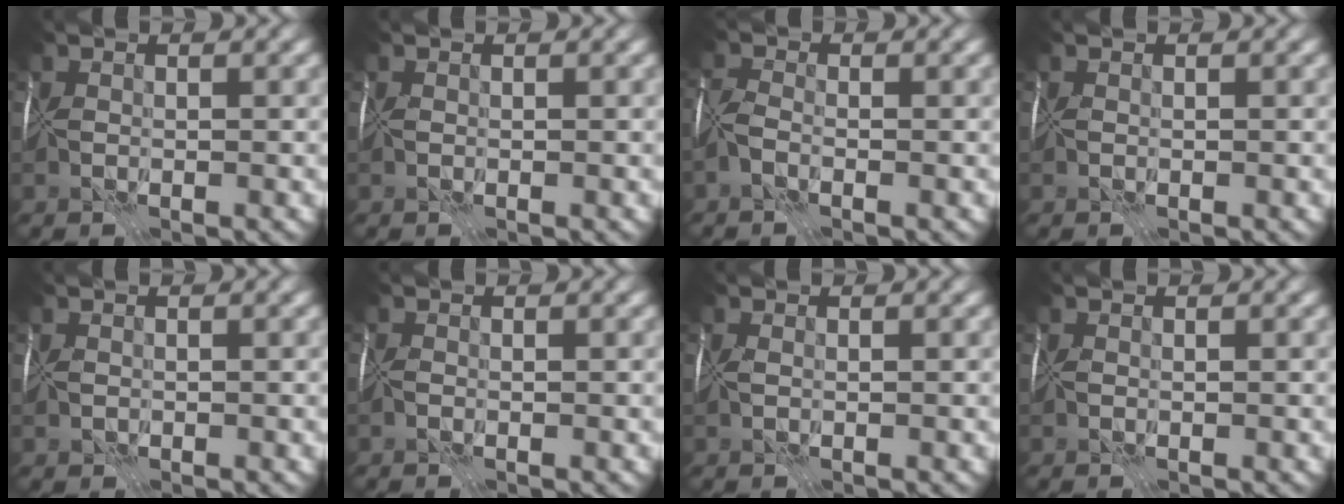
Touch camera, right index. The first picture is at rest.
{"total": 0.0}
{"total": 1.5, "force": [-1.4, -0.3, 0.2], "torque": [-0.002, 0.000, -0.033]}
{"total": 0.0}
{"total": 0.6, "force": [-0.2, 0.5, 0.3], "torque": [-0.006, -0.007, -0.001]}
{"total": 0.7, "force": [-0.7, 0.3, 0.1], "torque": [0.004, -0.003, -0.012]}
{"total": 0.0}
{"total": 0.0}